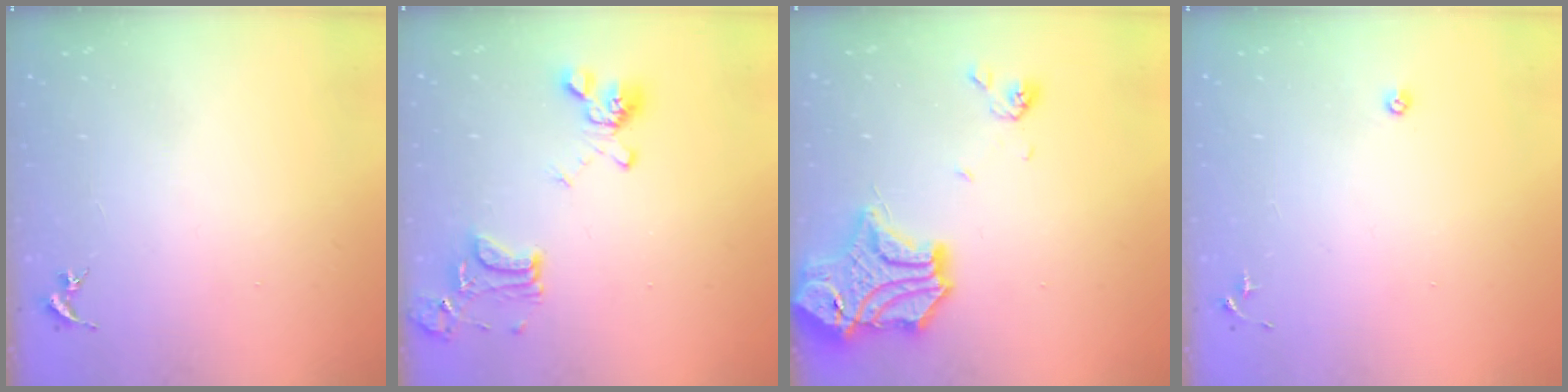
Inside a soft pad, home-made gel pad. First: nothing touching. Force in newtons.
{"total": 15.8, "press": 15.7, "slide": 1.4}
{"total": 18.4, "press": 18.3, "slide": 2.2}
{"total": 3.4, "press": 3.3, "slide": 0.7}